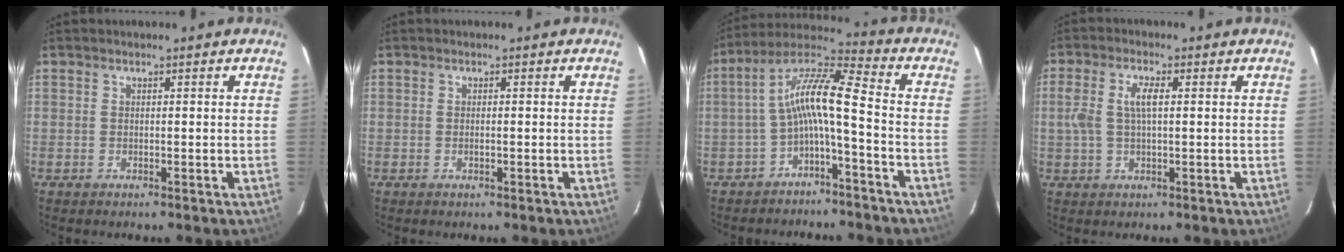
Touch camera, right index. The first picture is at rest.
{"total": 0.8, "force": [-0.2, 0.2, 0.7], "torque": [-0.013, 0.001, -0.003]}
{"total": 9.8, "force": [-2.7, 1.2, 9.4], "torque": [-0.202, 0.024, -0.054]}
{"total": 5.2, "force": [0.7, 2.1, 4.8], "torque": [-0.097, 0.008, 0.016]}